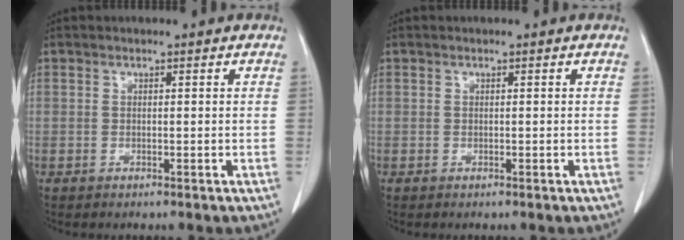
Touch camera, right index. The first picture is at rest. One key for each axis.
{"total": 0.0}